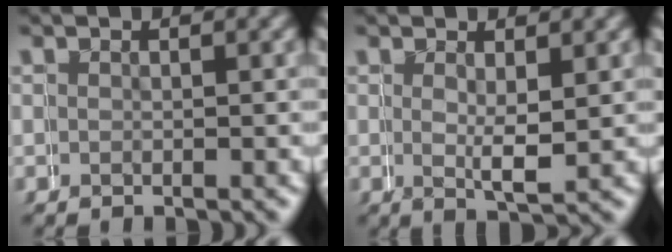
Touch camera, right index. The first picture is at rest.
{"total": 1.7, "force": [1.1, 0.1, 1.3], "torque": [-0.019, -0.004, 0.023]}